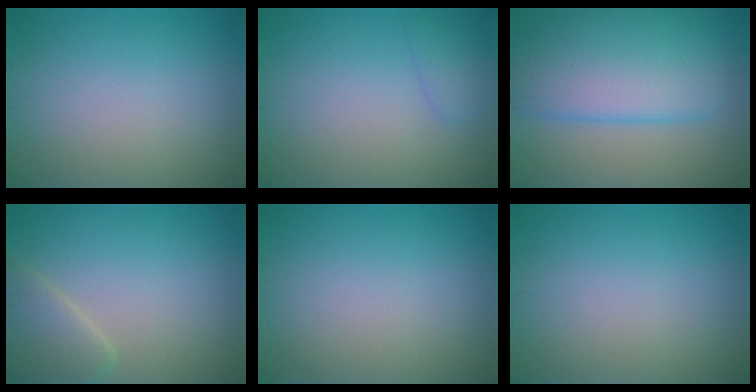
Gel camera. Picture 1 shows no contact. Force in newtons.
{"total": 1.3, "press": 1.3, "slide": 0.2}
{"total": 8.5, "press": 8.5, "slide": 0.3}
{"total": 3.0, "press": 3.0, "slide": 0.3}
{"total": 0.0}
{"total": 0.0}